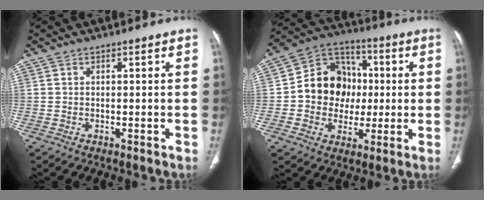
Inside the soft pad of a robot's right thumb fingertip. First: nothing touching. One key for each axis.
{"total": 14.9, "fx": 0.2, "fy": 12.7, "fz": 7.8, "tx": -0.077, "ty": 0.026, "tz": 0.000}